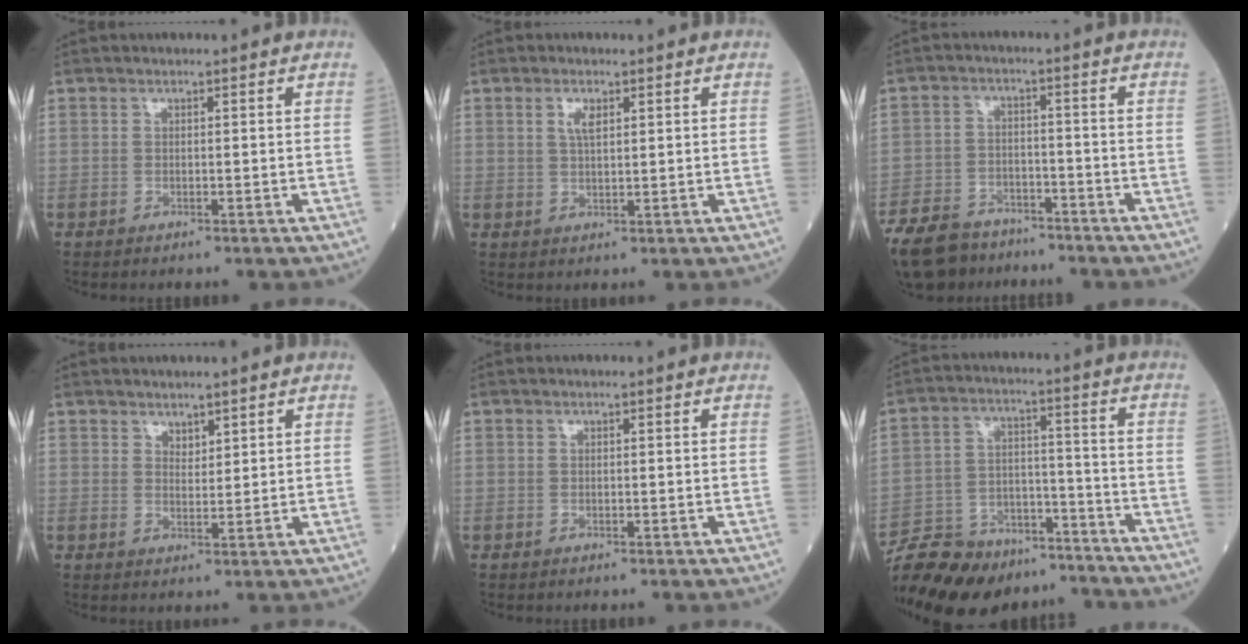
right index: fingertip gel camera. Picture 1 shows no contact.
{"total": 2.4, "force": [1.1, 0.8, 2.0], "torque": [-0.042, 0.002, 0.022]}
{"total": 12.3, "force": [-9.8, 6.2, 4.1], "torque": [-0.091, 0.001, -0.154]}
{"total": 1.9, "force": [1.6, 0.9, 0.6], "torque": [-0.007, -0.002, 0.029]}
{"total": 0.0}
{"total": 18.8, "force": [-16.3, 7.1, 6.2], "torque": [-0.139, 0.015, -0.251]}